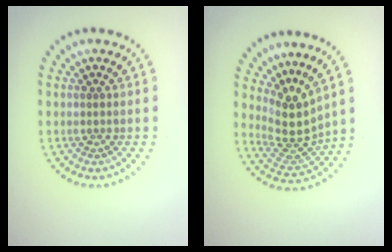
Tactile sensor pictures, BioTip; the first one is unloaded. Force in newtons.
{"total": 3.9, "press": 2.8, "slide": 2.8}